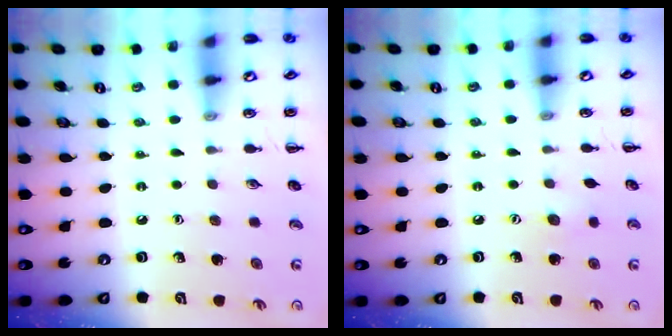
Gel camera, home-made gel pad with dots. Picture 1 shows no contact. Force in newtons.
{"total": 4.8, "press": 4.7, "slide": 1.1}